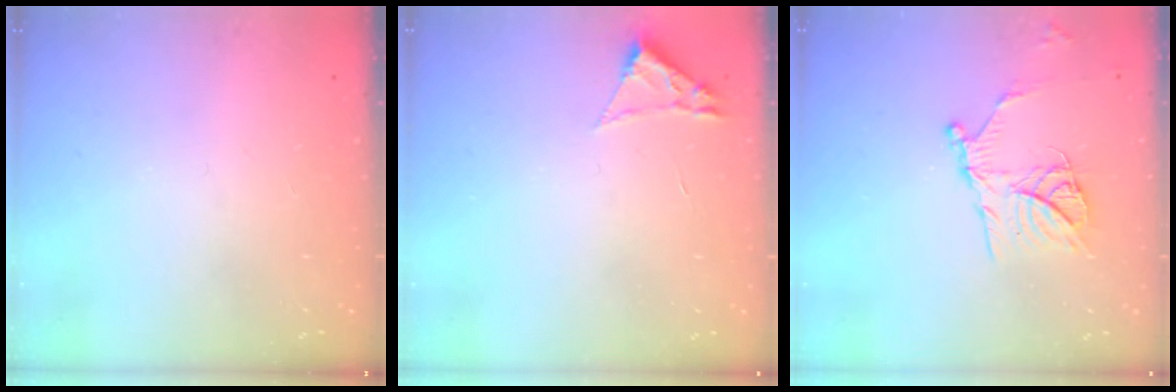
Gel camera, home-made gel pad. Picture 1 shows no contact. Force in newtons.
{"total": 1.8, "press": 1.8, "slide": 0.2}
{"total": 13.6, "press": 13.5, "slide": 1.3}